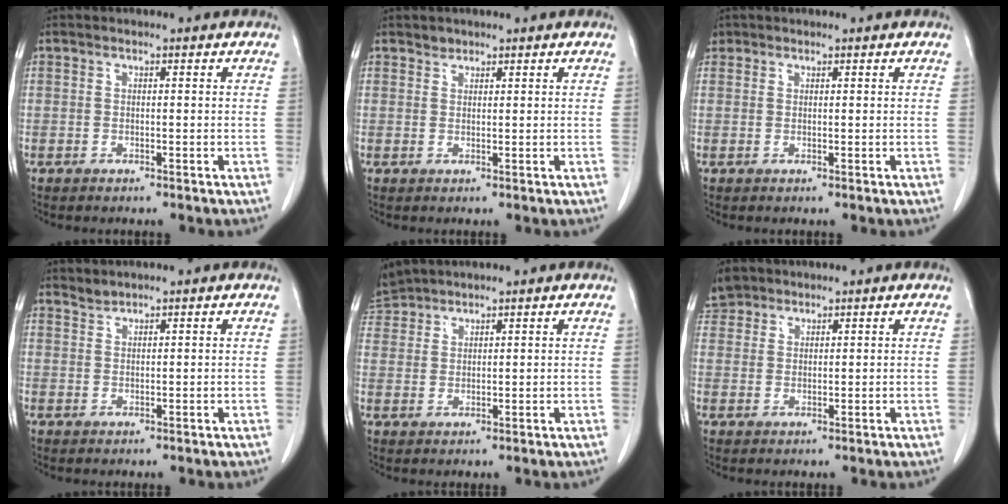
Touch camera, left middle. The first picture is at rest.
{"total": 1.0, "force": [0.9, 0.4, -0.1], "torque": [0.006, -0.003, 0.012]}
{"total": 1.2, "force": [0.8, 0.9, 0.0], "torque": [0.005, 0.008, 0.012]}
{"total": 1.2, "force": [1.2, -0.1, -0.2], "torque": [-0.002, -0.002, 0.026]}
{"total": 4.5, "force": [4.5, 0.9, 0.0], "torque": [-0.008, 0.019, 0.091]}
{"total": 3.8, "force": [3.1, 2.2, 0.1], "torque": [-0.002, 0.008, 0.060]}